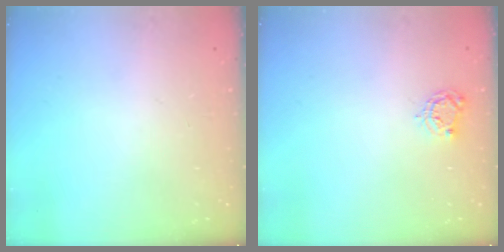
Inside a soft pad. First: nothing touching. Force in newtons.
{"total": 4.4, "press": 4.4, "slide": 0.4}